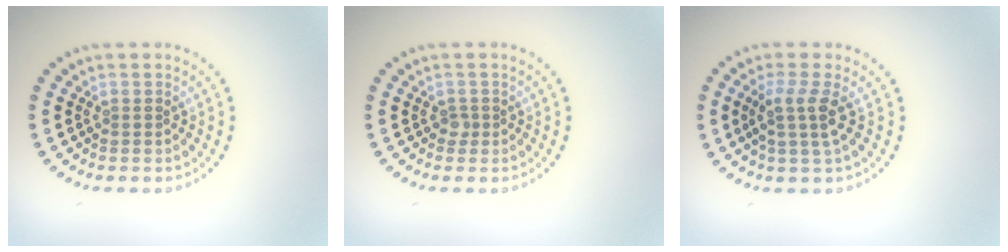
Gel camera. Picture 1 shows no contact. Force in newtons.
{"total": 0.8, "press": 0.6, "slide": 0.6}
{"total": 2.7, "press": 2.2, "slide": 1.5}